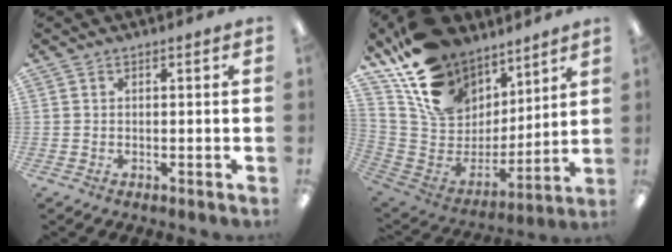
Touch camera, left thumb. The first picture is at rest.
{"total": 18.4, "force": [11.0, 13.0, 6.8], "torque": [-0.134, -0.069, 0.214]}